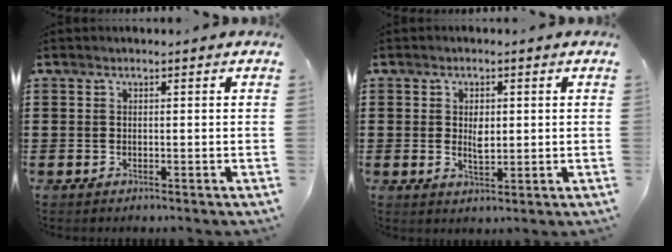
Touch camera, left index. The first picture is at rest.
{"total": 2.9, "force": [0.4, 1.5, 2.4], "torque": [-0.043, 0.003, 0.005]}